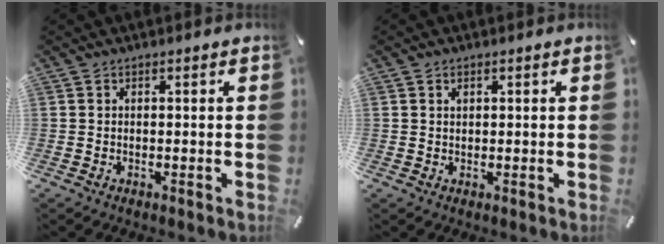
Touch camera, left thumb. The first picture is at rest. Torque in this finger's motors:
{"motor_torque": [0.06, -0.41, -0.01, 0.06, -0.02]}